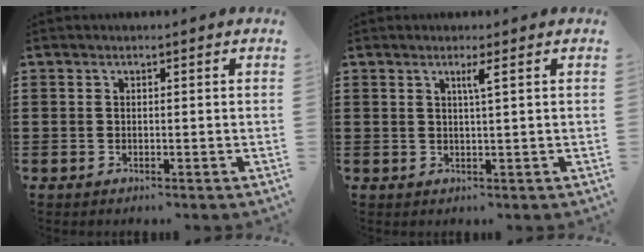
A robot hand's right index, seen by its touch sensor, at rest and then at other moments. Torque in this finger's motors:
{"motor_torque": [0.27, -0.18, 0.04, 0.05]}